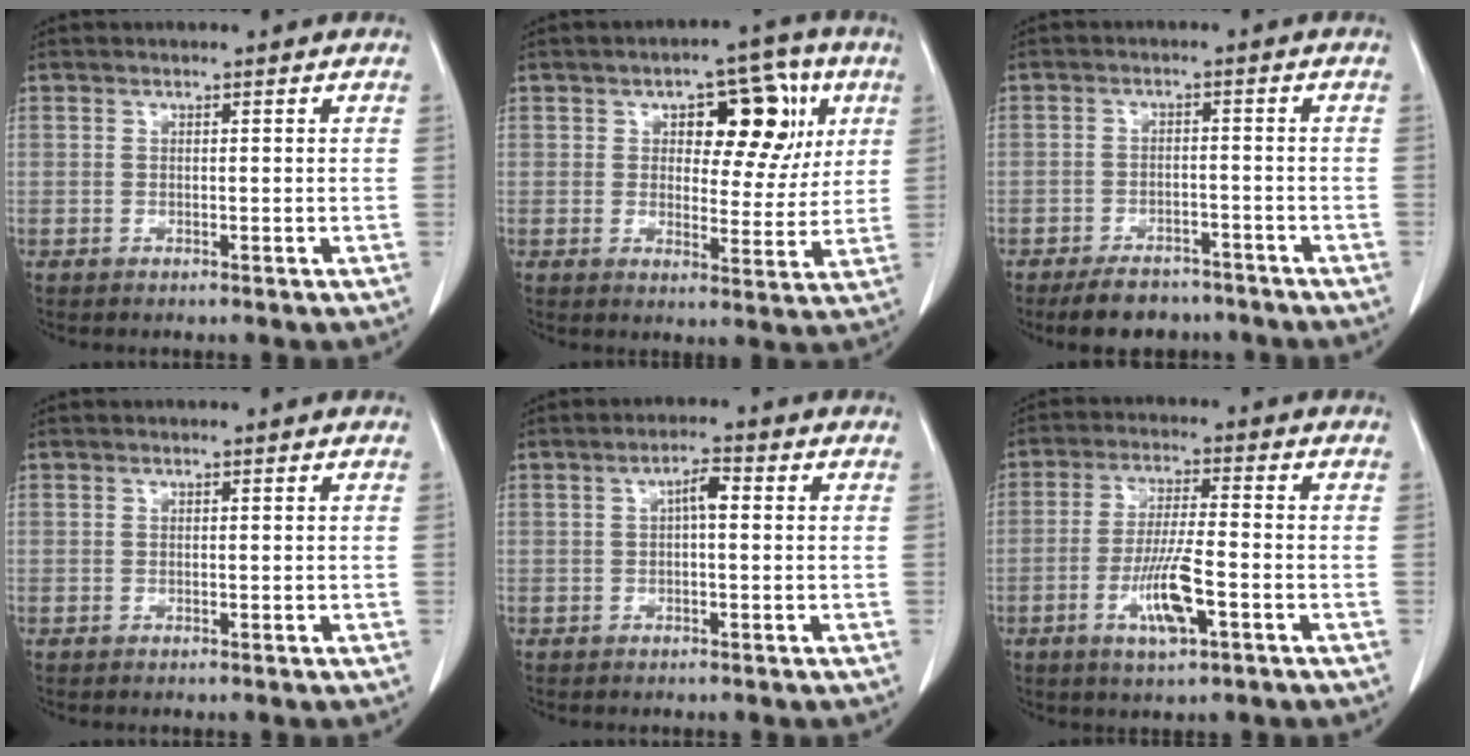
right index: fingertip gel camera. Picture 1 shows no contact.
{"total": 11.4, "force": [4.0, 5.7, 9.0], "torque": [-0.106, 0.028, 0.057]}
{"total": 6.9, "force": [-5.7, 3.3, 2.1], "torque": [-0.029, 0.004, -0.084]}
{"total": 0.0}
{"total": 3.0, "force": [0.4, 0.8, 2.9], "torque": [-0.050, 0.011, 0.005]}
{"total": 8.2, "force": [-3.2, 1.2, 7.5], "torque": [-0.146, -0.008, -0.056]}